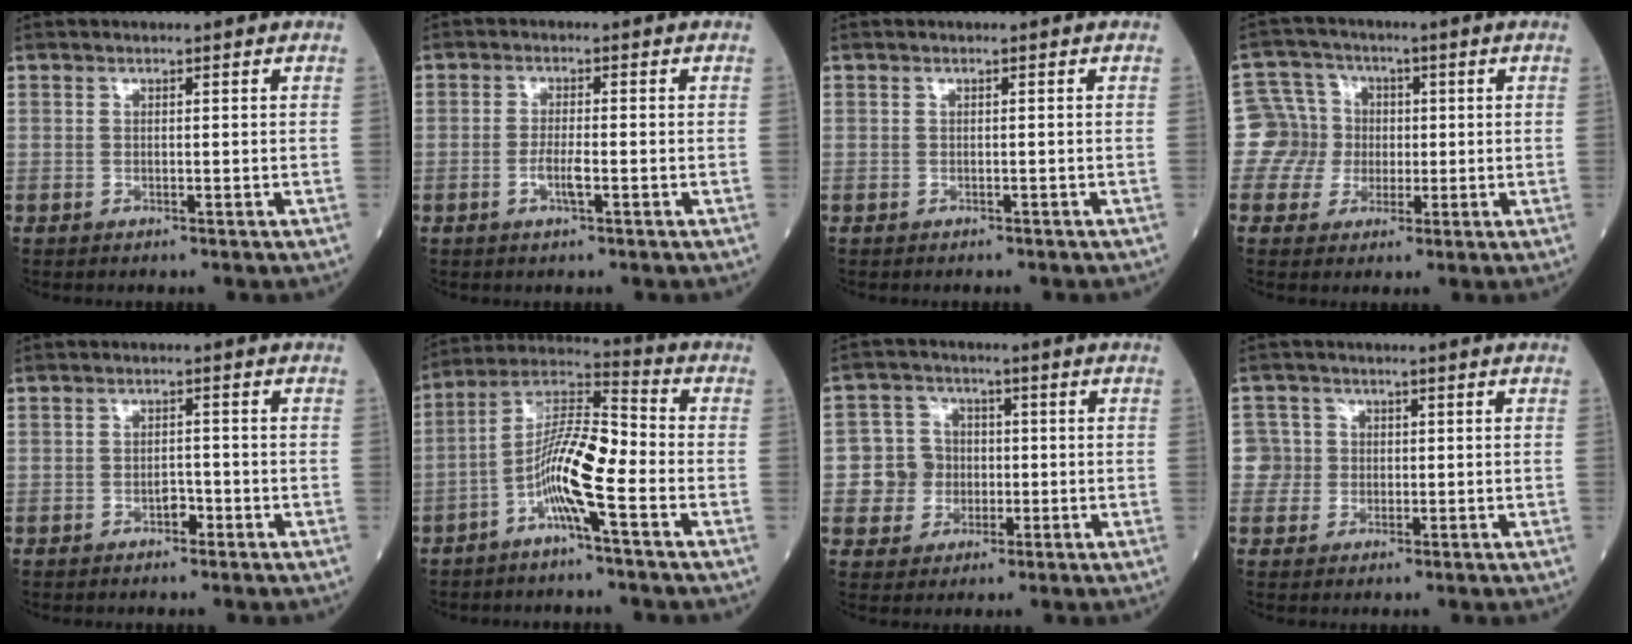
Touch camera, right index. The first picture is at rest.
{"total": 2.7, "force": [-1.0, 0.3, 2.5], "torque": [-0.053, -0.002, -0.021]}
{"total": 1.0, "force": [-0.9, 0.3, 0.5], "torque": [-0.012, -0.002, -0.008]}
{"total": 6.7, "force": [-0.2, 6.6, 0.2], "torque": [0.001, 0.026, -0.002]}
{"total": 1.8, "force": [-1.1, 0.9, 1.1], "torque": [-0.013, 0.005, -0.019]}
{"total": 10.7, "force": [-4.0, 1.1, 9.9], "torque": [-0.198, 0.019, -0.080]}
{"total": 6.5, "force": [-0.7, 6.3, 1.3], "torque": [-0.030, 0.019, -0.008]}
{"total": 3.4, "force": [0.0, 3.3, -0.4], "torque": [0.023, 0.009, -0.002]}